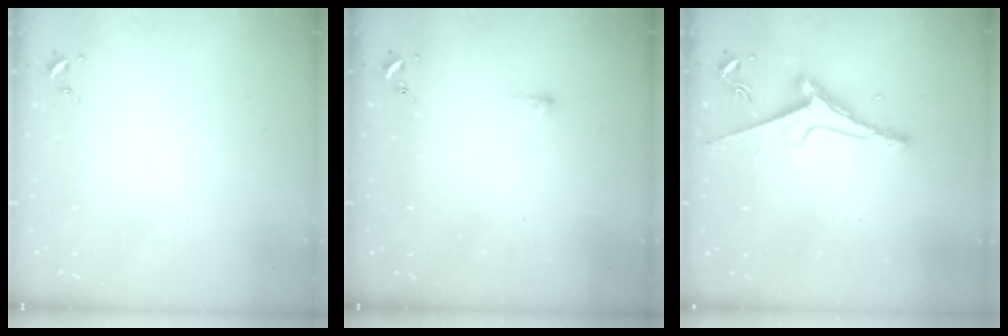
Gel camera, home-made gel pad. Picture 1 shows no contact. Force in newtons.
{"total": 2.4, "press": 2.4, "slide": 0.5}
{"total": 7.8, "press": 7.7, "slide": 1.0}